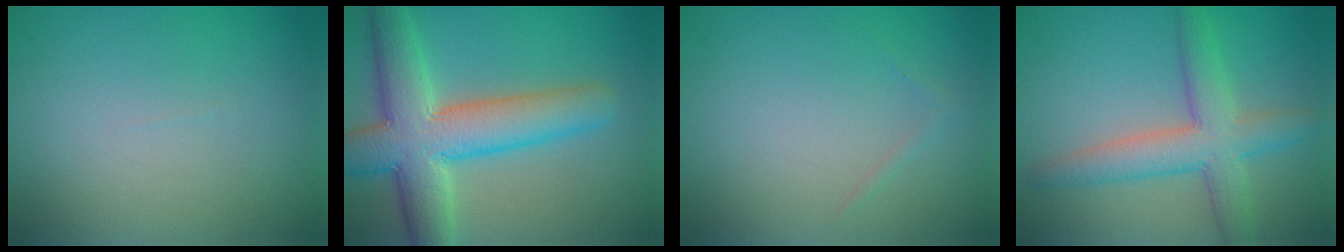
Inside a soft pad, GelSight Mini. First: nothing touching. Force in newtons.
{"total": 9.3, "press": 9.3, "slide": 0.5}
{"total": 0.5, "press": 0.5, "slide": 0.0}
{"total": 5.5, "press": 5.5, "slide": 0.3}